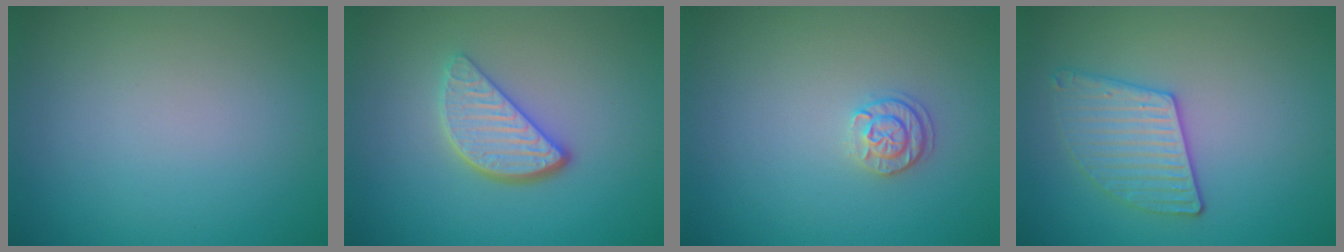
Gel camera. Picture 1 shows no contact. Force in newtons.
{"total": 3.9, "press": 3.0, "slide": 2.4}
{"total": 1.7, "press": 1.6, "slide": 0.4}
{"total": 3.0, "press": 2.9, "slide": 0.4}